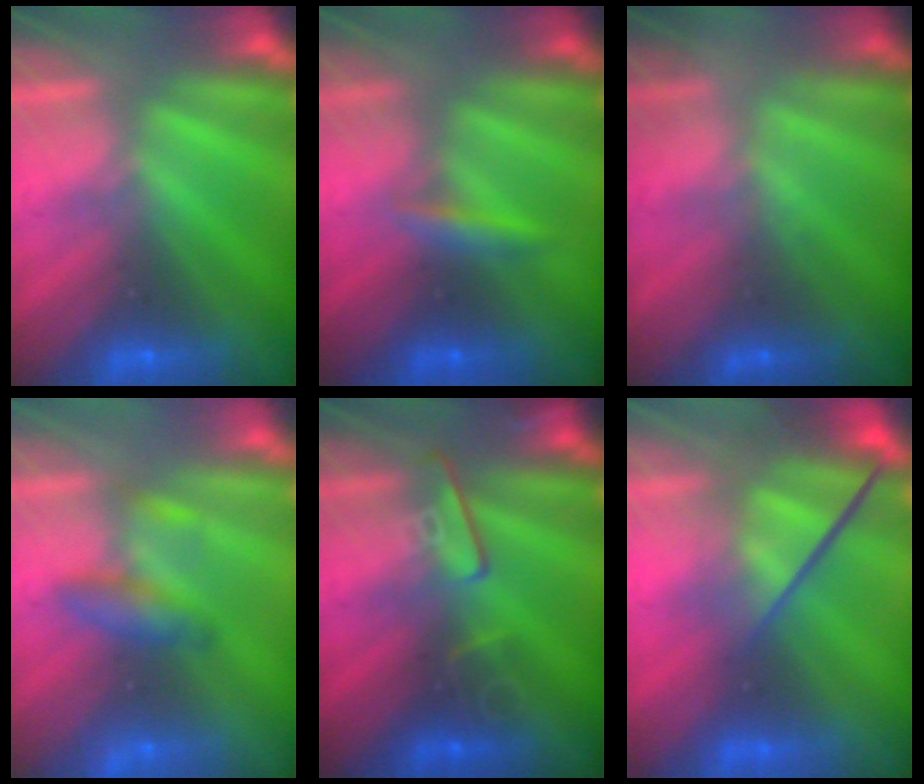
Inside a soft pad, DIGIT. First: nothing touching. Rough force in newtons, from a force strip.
{"total": 2.4}
{"total": 1.6}
{"total": 2.1}
{"total": 2.5}
{"total": 3.7}